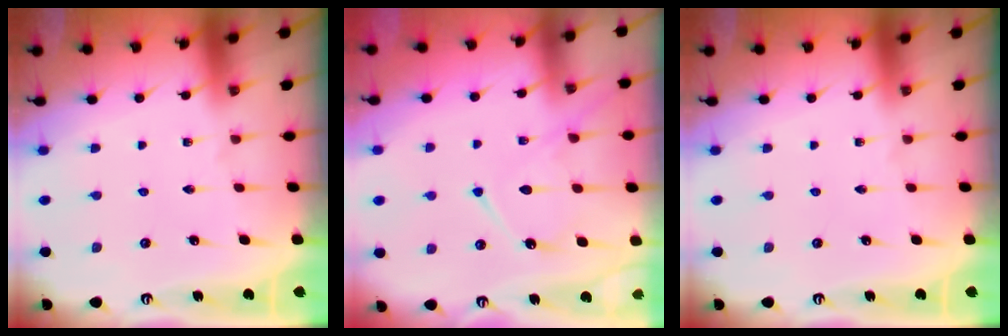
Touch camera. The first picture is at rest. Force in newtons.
{"total": 11.4, "press": 11.3, "slide": 1.2}
{"total": 0.0}